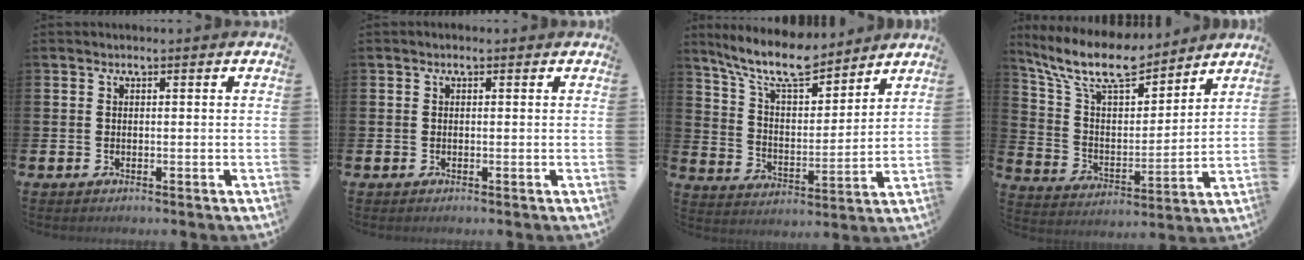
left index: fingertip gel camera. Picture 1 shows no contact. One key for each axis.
{"total": 0.0}
{"total": 10.4, "fx": 9.1, "fy": 2.5, "fz": 4.4, "tx": -0.118, "ty": -0.047, "tz": 0.161}
{"total": 11.4, "fx": 9.9, "fy": 3.0, "fz": 4.7, "tx": -0.132, "ty": -0.055, "tz": 0.175}